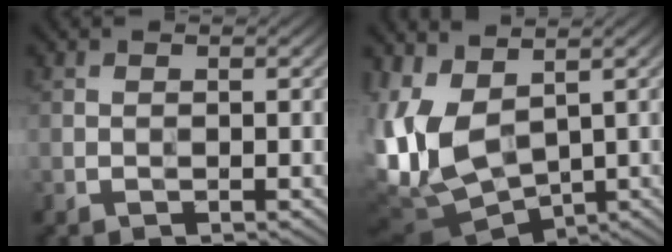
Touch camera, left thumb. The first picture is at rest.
{"total": 11.6, "force": [0.1, 6.8, 9.4], "torque": [-0.252, -0.014, 0.013]}